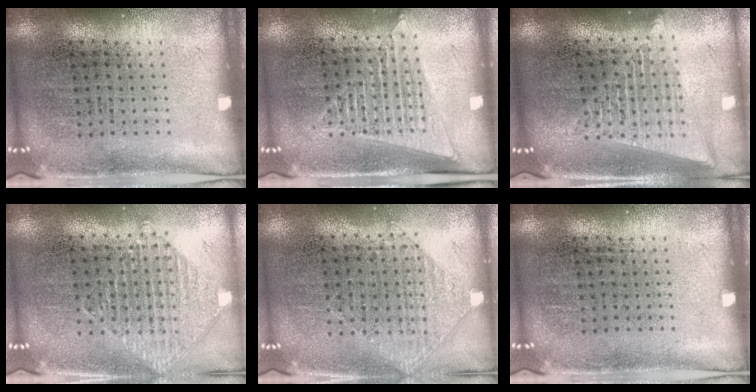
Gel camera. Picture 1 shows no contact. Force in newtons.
{"total": 1.6, "press": 1.5, "slide": 0.6}
{"total": 2.0, "press": 1.8, "slide": 1.0}
{"total": 0.9, "press": 0.9, "slide": 0.0}
{"total": 1.0, "press": 0.9, "slide": 0.4}
{"total": 0.0}